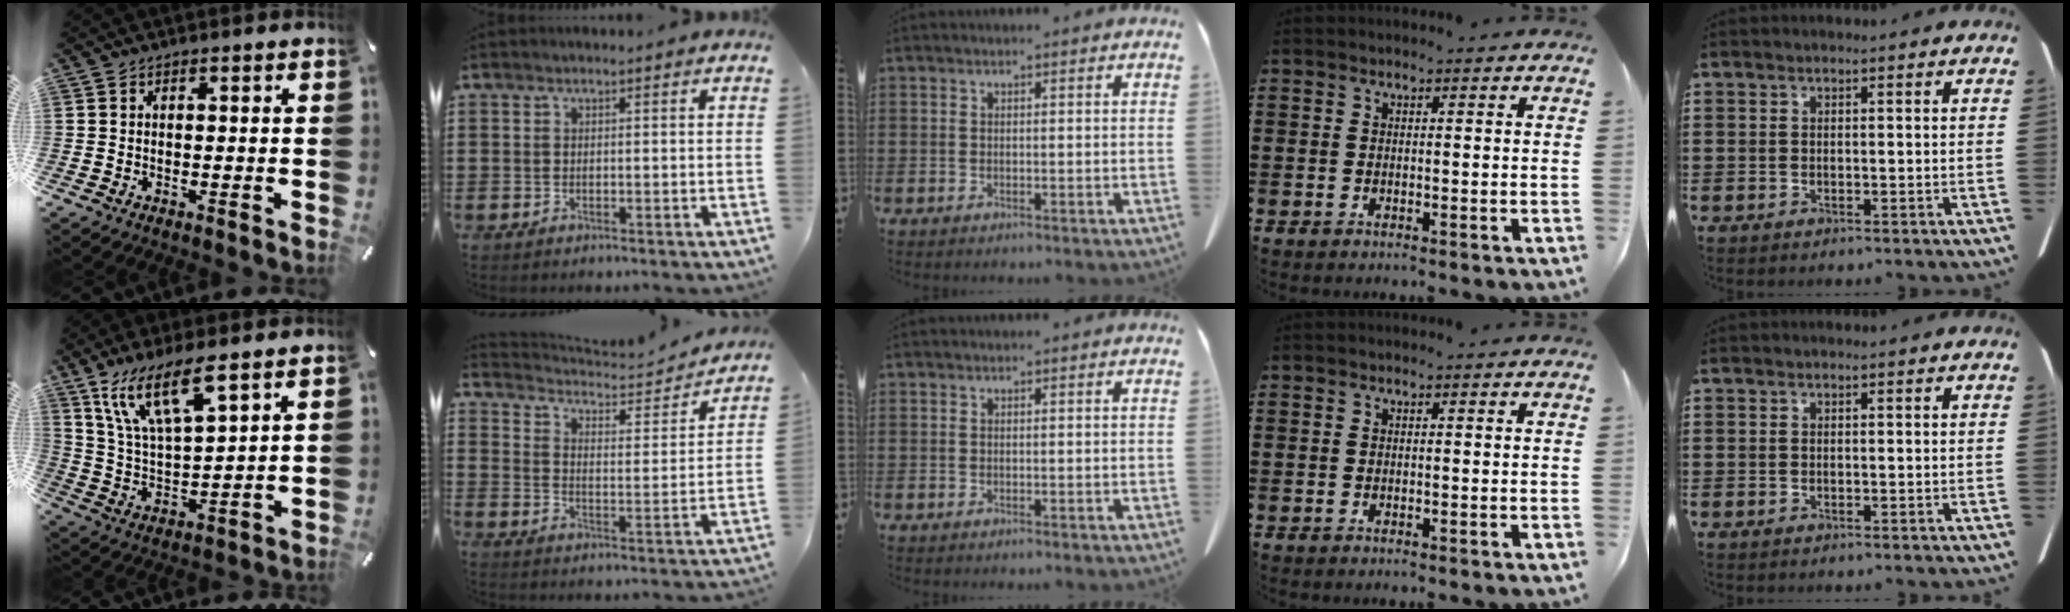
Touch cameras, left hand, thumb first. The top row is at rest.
{"thumb": {"total": 13.7, "force": [9.1, 4.2, 9.3], "torque": [-0.208, -0.034, 0.162]}, "index": {"total": 3.7, "force": [3.6, 0.6, 0.4], "torque": [-0.034, -0.030, 0.054]}}